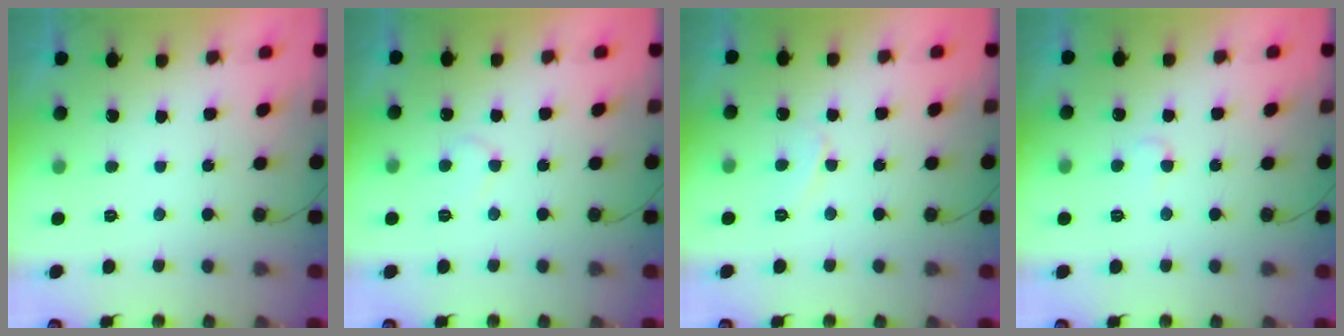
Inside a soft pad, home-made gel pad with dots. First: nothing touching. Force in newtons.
{"total": 4.9, "press": 4.9, "slide": 0.5}
{"total": 4.6, "press": 4.5, "slide": 0.6}
{"total": 3.5, "press": 3.5, "slide": 0.3}